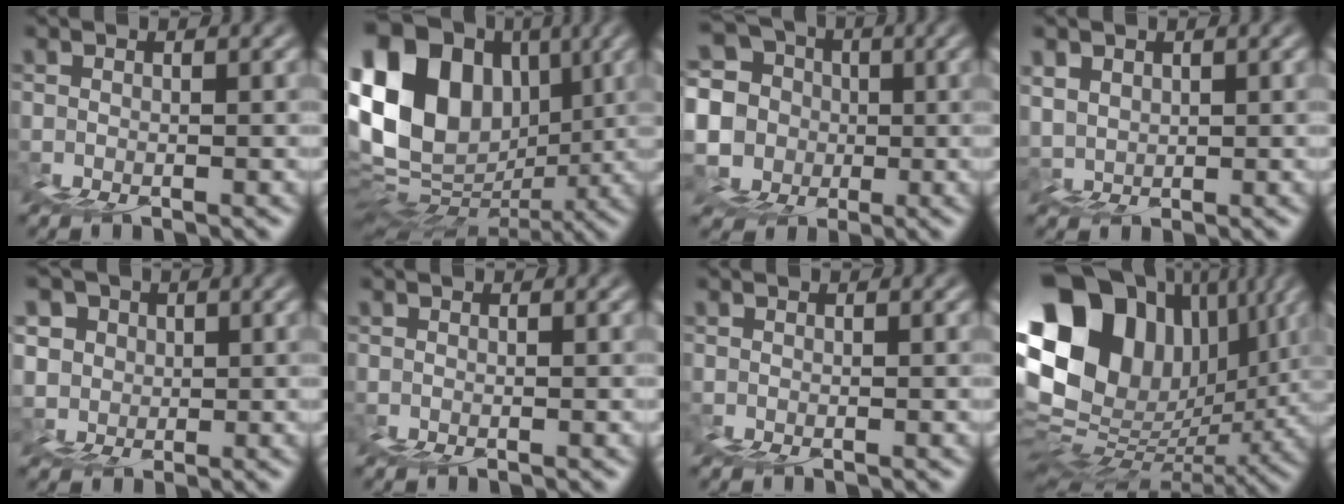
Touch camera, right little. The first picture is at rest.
{"total": 16.2, "force": [5.3, 12.0, 9.6], "torque": [-0.175, 0.039, 0.118]}
{"total": 10.1, "force": [1.9, 9.4, 3.2], "torque": [-0.103, 0.026, 0.019]}
{"total": 2.5, "force": [2.2, 1.1, -0.4], "torque": [0.026, 0.012, 0.053]}
{"total": 6.8, "force": [3.7, 5.3, 2.1], "torque": [-0.024, 0.040, 0.030]}
{"total": 0.0}
{"total": 0.0}
{"total": 17.1, "force": [6.3, 12.4, 10.0], "torque": [-0.186, 0.024, 0.142]}